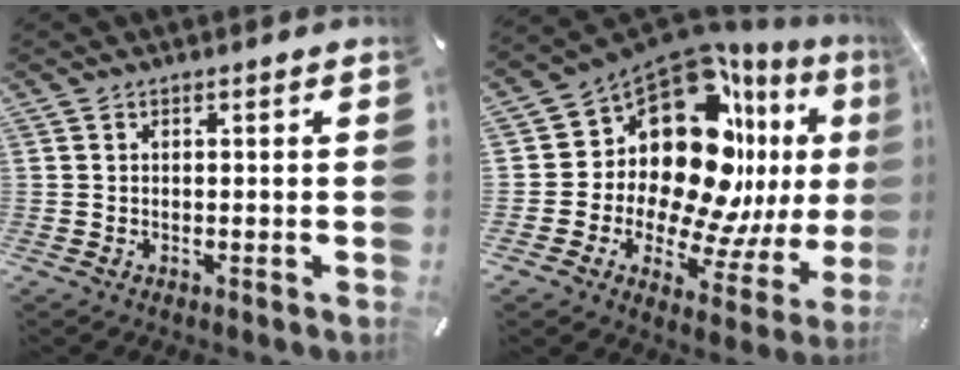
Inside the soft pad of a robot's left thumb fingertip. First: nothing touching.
{"total": 21.1, "force": [9.1, 13.0, 13.8], "torque": [-0.242, -0.112, 0.157]}